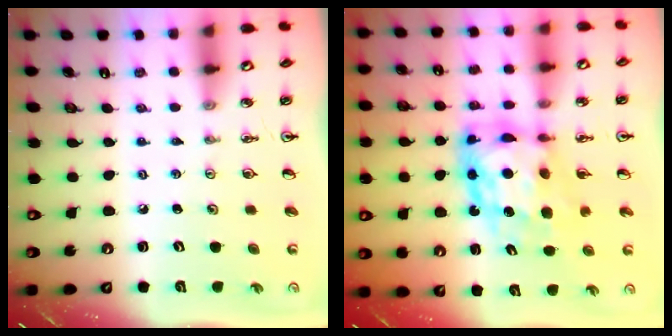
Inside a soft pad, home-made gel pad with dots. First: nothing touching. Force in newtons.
{"total": 12.5, "press": 12.4, "slide": 1.3}